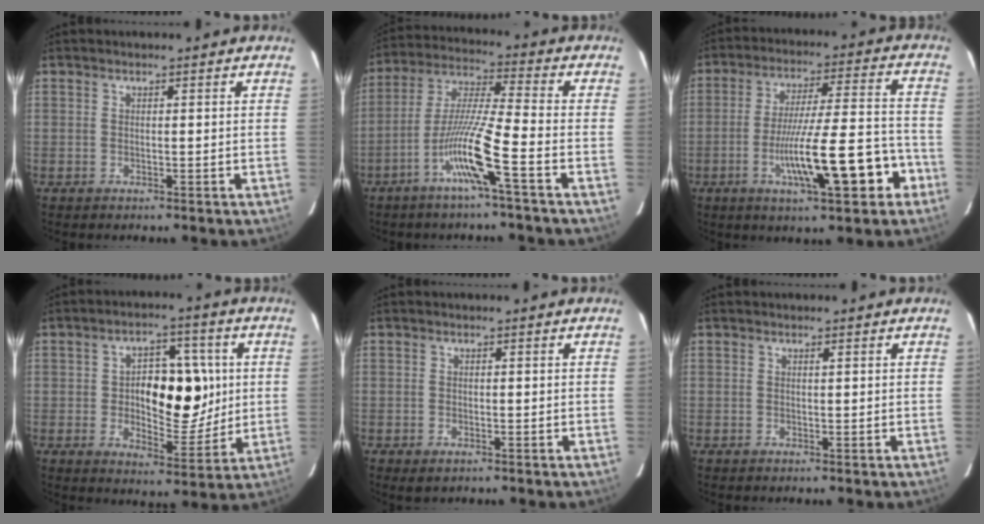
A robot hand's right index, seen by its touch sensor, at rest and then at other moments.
{"total": 11.1, "force": [-5.2, -1.0, 9.7], "torque": [-0.192, -0.002, -0.104]}
{"total": 15.7, "force": [-6.1, 2.0, 14.3], "torque": [-0.240, 0.007, -0.089]}
{"total": 12.0, "force": [1.1, 5.7, 10.5], "torque": [-0.154, 0.016, 0.026]}
{"total": 1.5, "force": [-0.8, 0.8, 1.0], "torque": [-0.018, -0.001, -0.006]}
{"total": 0.0}